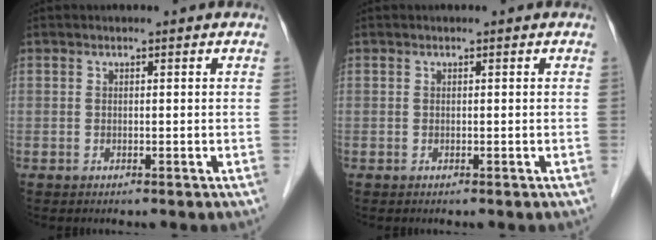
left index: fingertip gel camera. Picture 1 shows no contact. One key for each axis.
{"total": 0.0}